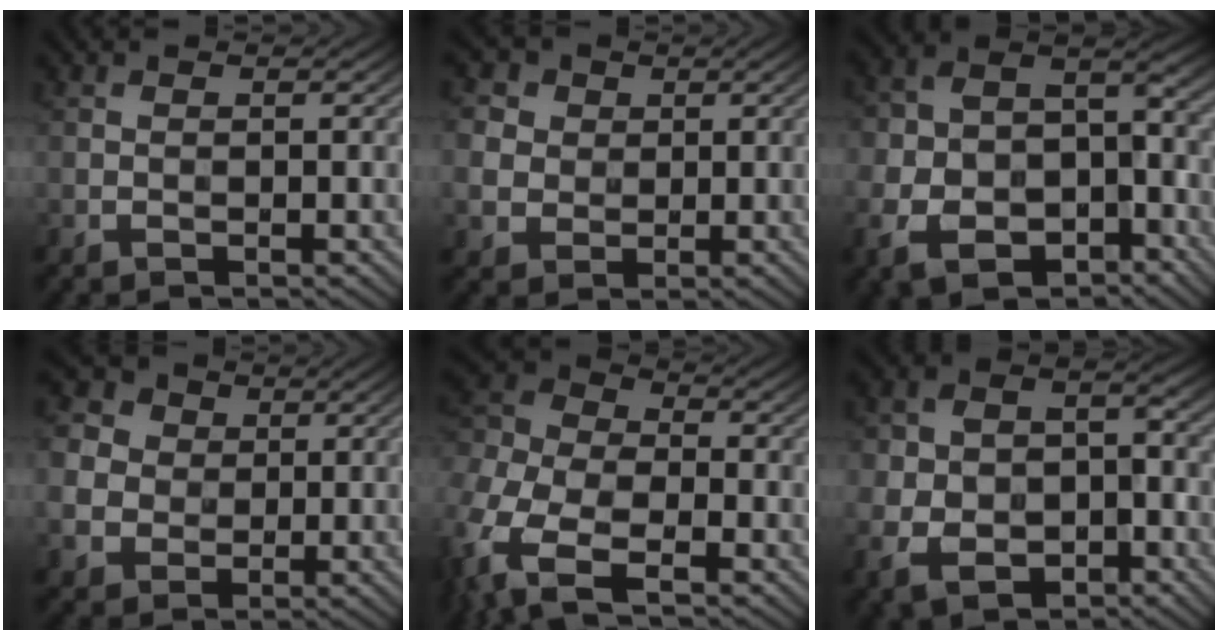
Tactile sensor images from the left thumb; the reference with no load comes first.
{"total": 5.4, "force": [1.2, 5.0, 1.7], "torque": [-0.079, 0.010, 0.008]}
{"total": 13.4, "force": [-6.6, 8.6, 7.8], "torque": [-0.168, -0.049, -0.109]}
{"total": 8.0, "force": [1.0, 7.2, 3.2], "torque": [-0.130, 0.008, 0.010]}
{"total": 12.2, "force": [-4.9, 7.4, 8.4], "torque": [-0.229, -0.012, -0.103]}
{"total": 10.5, "force": [-4.3, 7.5, 6.0], "torque": [-0.121, -0.037, -0.072]}